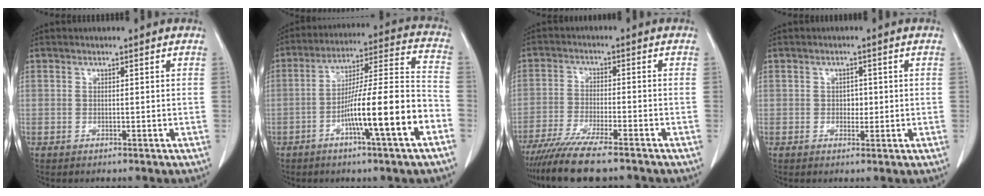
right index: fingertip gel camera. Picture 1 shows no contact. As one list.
[{"total": 16.0, "force": [-6.1, 0.0, 14.8], "torque": [-0.244, 0.005, -0.102]}, {"total": 8.0, "force": [-6.5, -0.5, 4.6], "torque": [-0.074, -0.025, -0.117]}, {"total": 2.0, "force": [0.1, 1.3, 1.4], "torque": [-0.013, 0.002, 0.001]}]